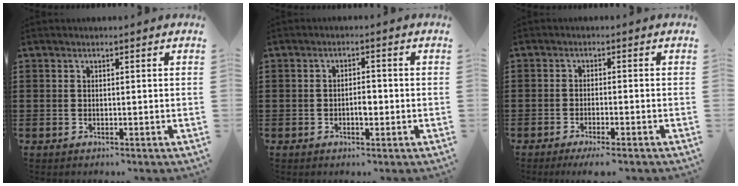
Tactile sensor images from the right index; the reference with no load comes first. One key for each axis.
{"total": 2.5, "fx": -0.6, "fy": 1.0, "fz": 2.2, "tx": -0.042, "ty": 0.003, "tz": -0.011}
{"total": 2.0, "fx": -1.6, "fy": -0.1, "fz": 1.1, "tx": -0.025, "ty": -0.003, "tz": -0.033}